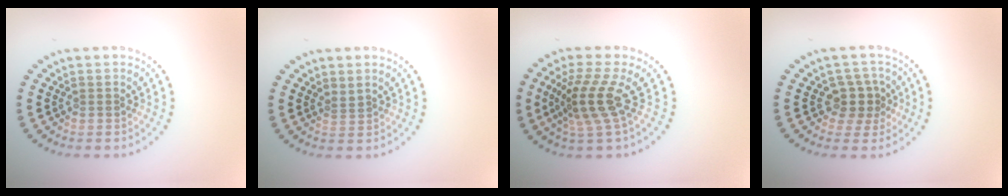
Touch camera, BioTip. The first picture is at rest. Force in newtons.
{"total": 0.5, "press": 0.1, "slide": 0.5}
{"total": 4.1, "press": 2.9, "slide": 2.8}
{"total": 2.6, "press": 2.1, "slide": 1.5}